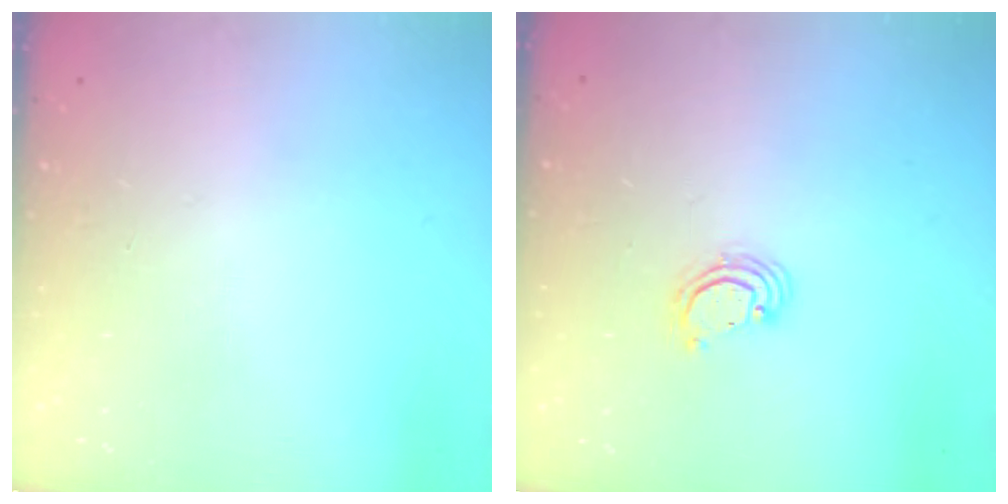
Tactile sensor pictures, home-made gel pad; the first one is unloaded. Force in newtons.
{"total": 2.8, "press": 2.8, "slide": 0.2}